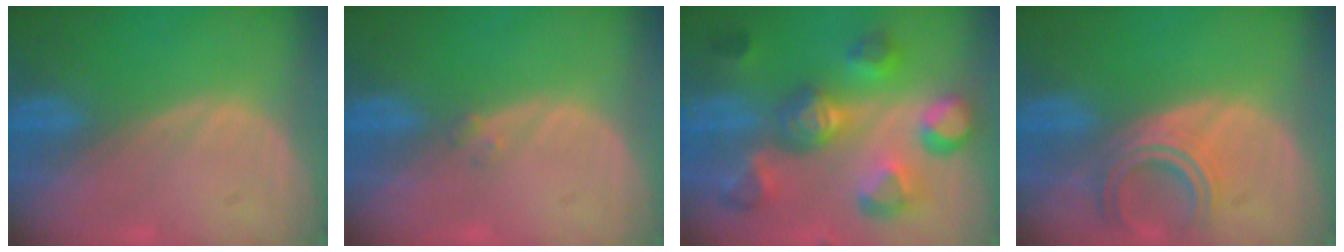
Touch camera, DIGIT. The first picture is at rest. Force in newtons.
{"total": 1.0, "press": 0.9, "slide": 0.4}
{"total": 10.9, "press": 9.9, "slide": 4.5}
{"total": 5.5, "press": 5.1, "slide": 2.1}